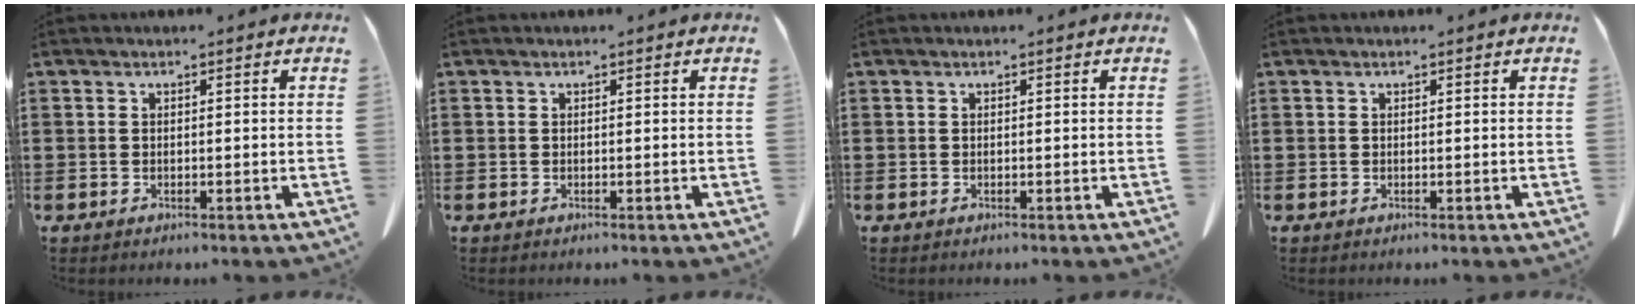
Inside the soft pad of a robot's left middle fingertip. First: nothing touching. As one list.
[{"total": 0.0}, {"total": 0.0}, {"total": 0.0}]